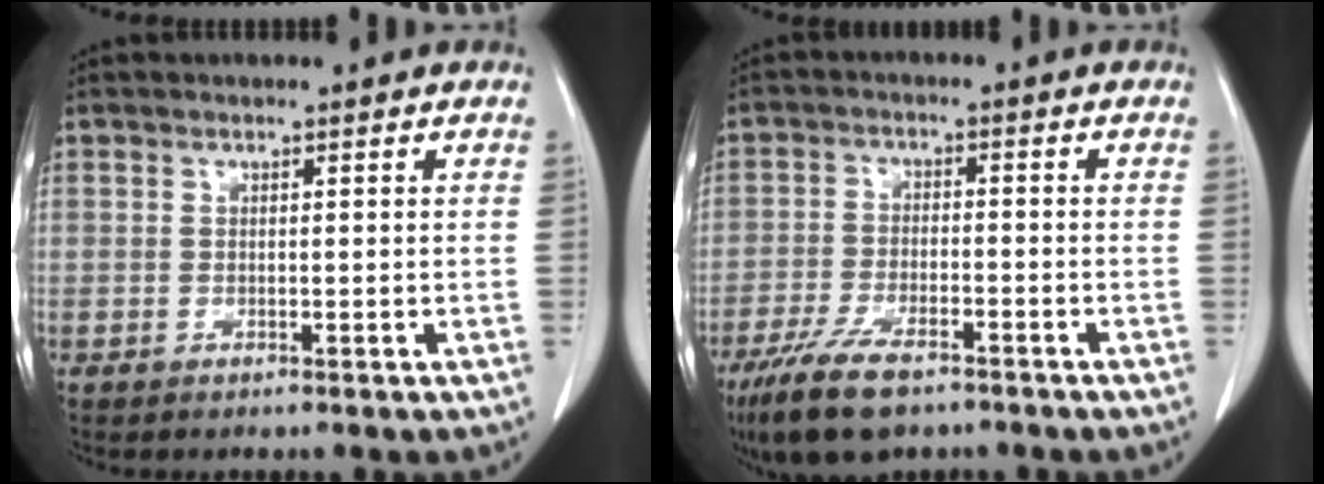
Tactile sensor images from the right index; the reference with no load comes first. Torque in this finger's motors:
{"motor_torque": [0.76, -0.73, 0.32, 0.16]}